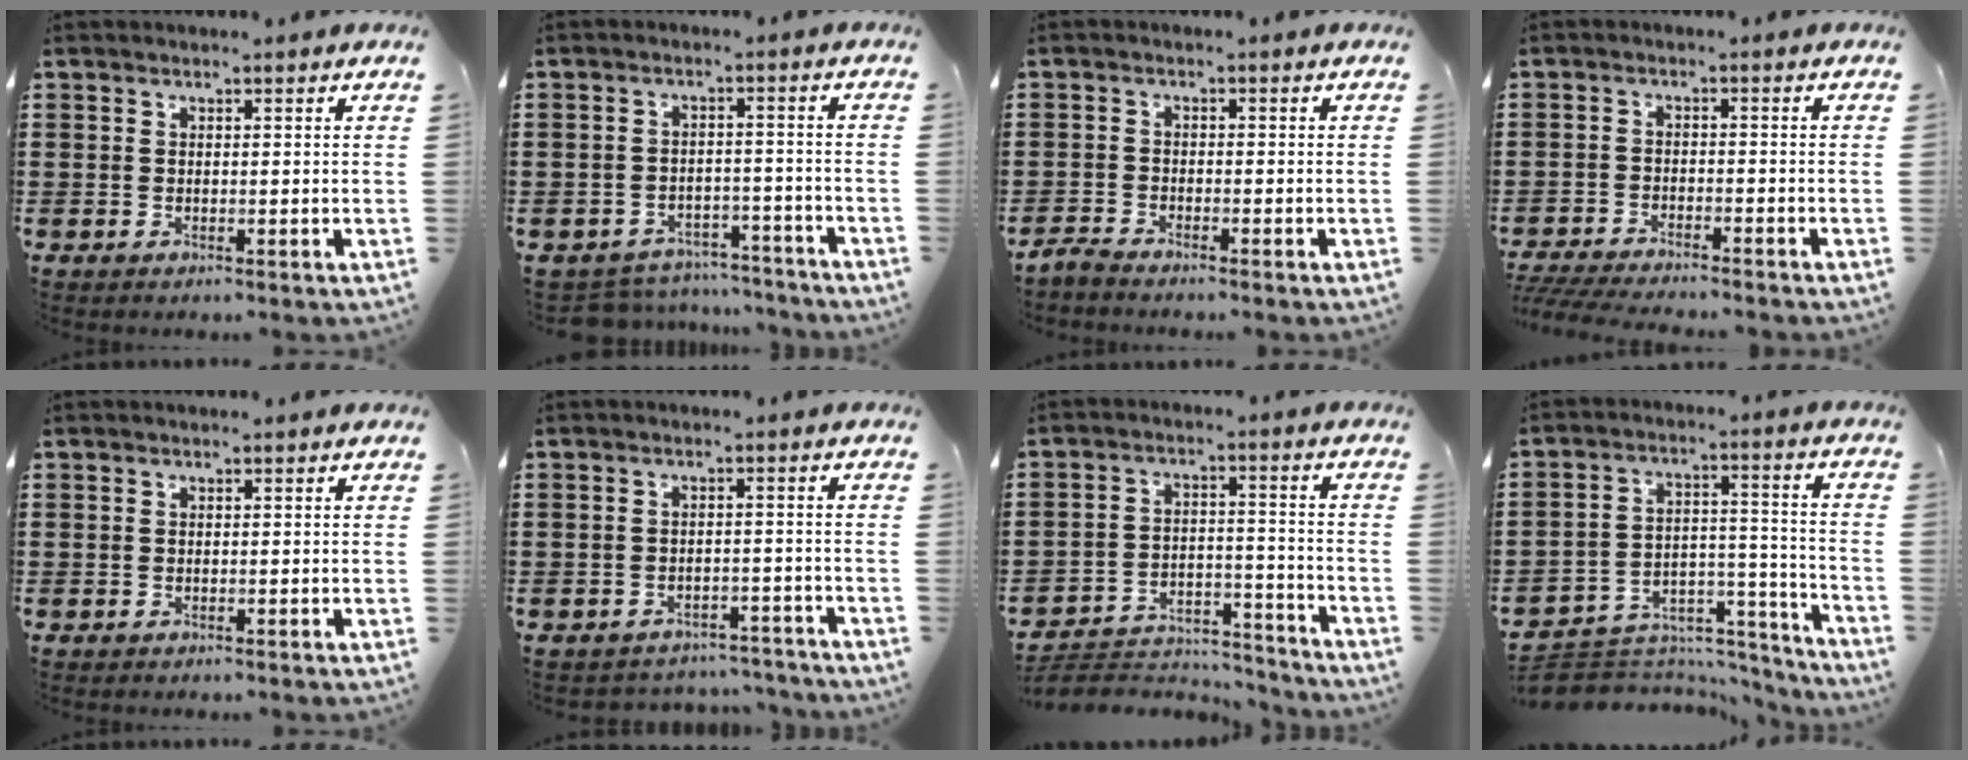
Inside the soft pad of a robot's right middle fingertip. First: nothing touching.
{"total": 4.6, "force": [-4.5, 0.8, 0.0], "torque": [-0.004, 0.010, -0.095]}
{"total": 2.1, "force": [-2.1, 0.1, 0.4], "torque": [-0.018, 0.000, -0.045]}
{"total": 3.9, "force": [-3.8, 0.1, 0.8], "torque": [-0.028, -0.008, -0.083]}
{"total": 0.0}
{"total": 3.0, "force": [-2.9, 0.4, -0.1], "torque": [-0.006, 0.000, -0.064]}
{"total": 5.1, "force": [-5.0, 1.2, 0.5], "torque": [-0.009, 0.015, -0.102]}
{"total": 6.6, "force": [-6.1, 2.6, 0.5], "torque": [-0.004, 0.020, -0.116]}